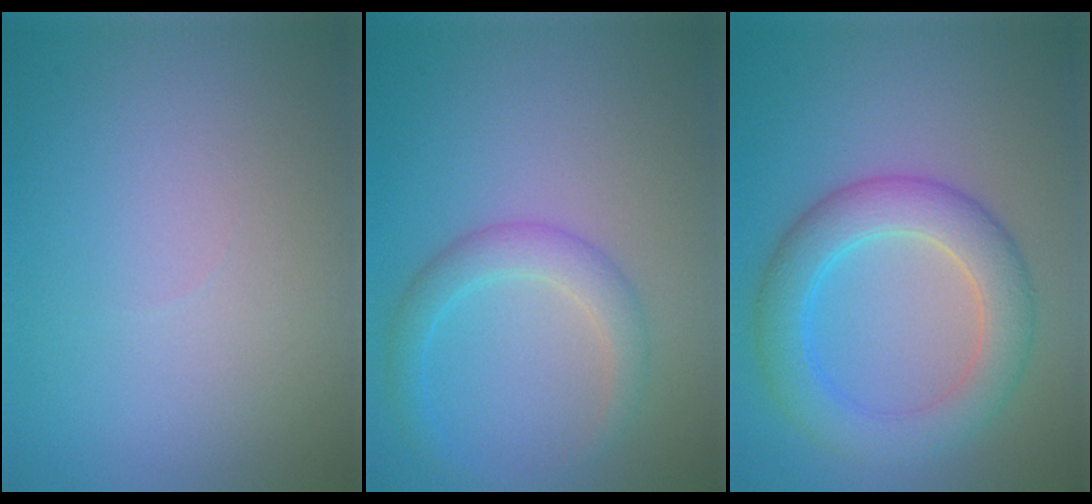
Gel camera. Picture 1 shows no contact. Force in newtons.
{"total": 2.7, "press": 2.7, "slide": 0.1}
{"total": 5.4, "press": 5.4, "slide": 0.1}